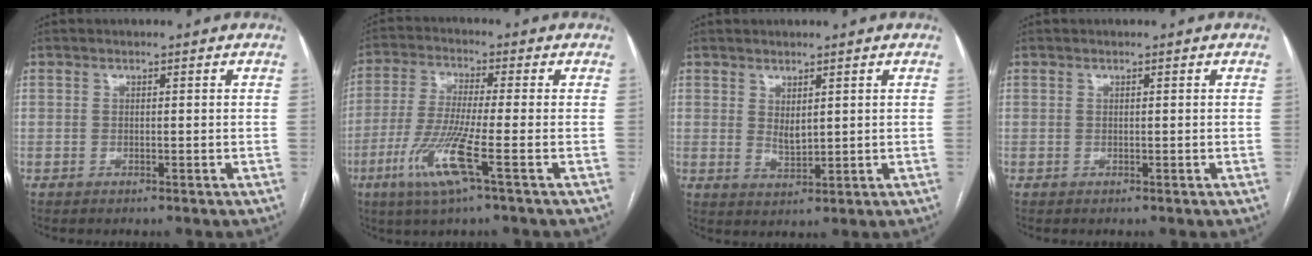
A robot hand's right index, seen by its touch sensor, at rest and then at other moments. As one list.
[{"total": 9.4, "force": [-4.0, -0.4, 8.5], "torque": [-0.177, -0.020, -0.084]}, {"total": 2.4, "force": [1.0, 1.0, 1.9], "torque": [-0.036, -0.009, 0.026]}, {"total": 0.0}]